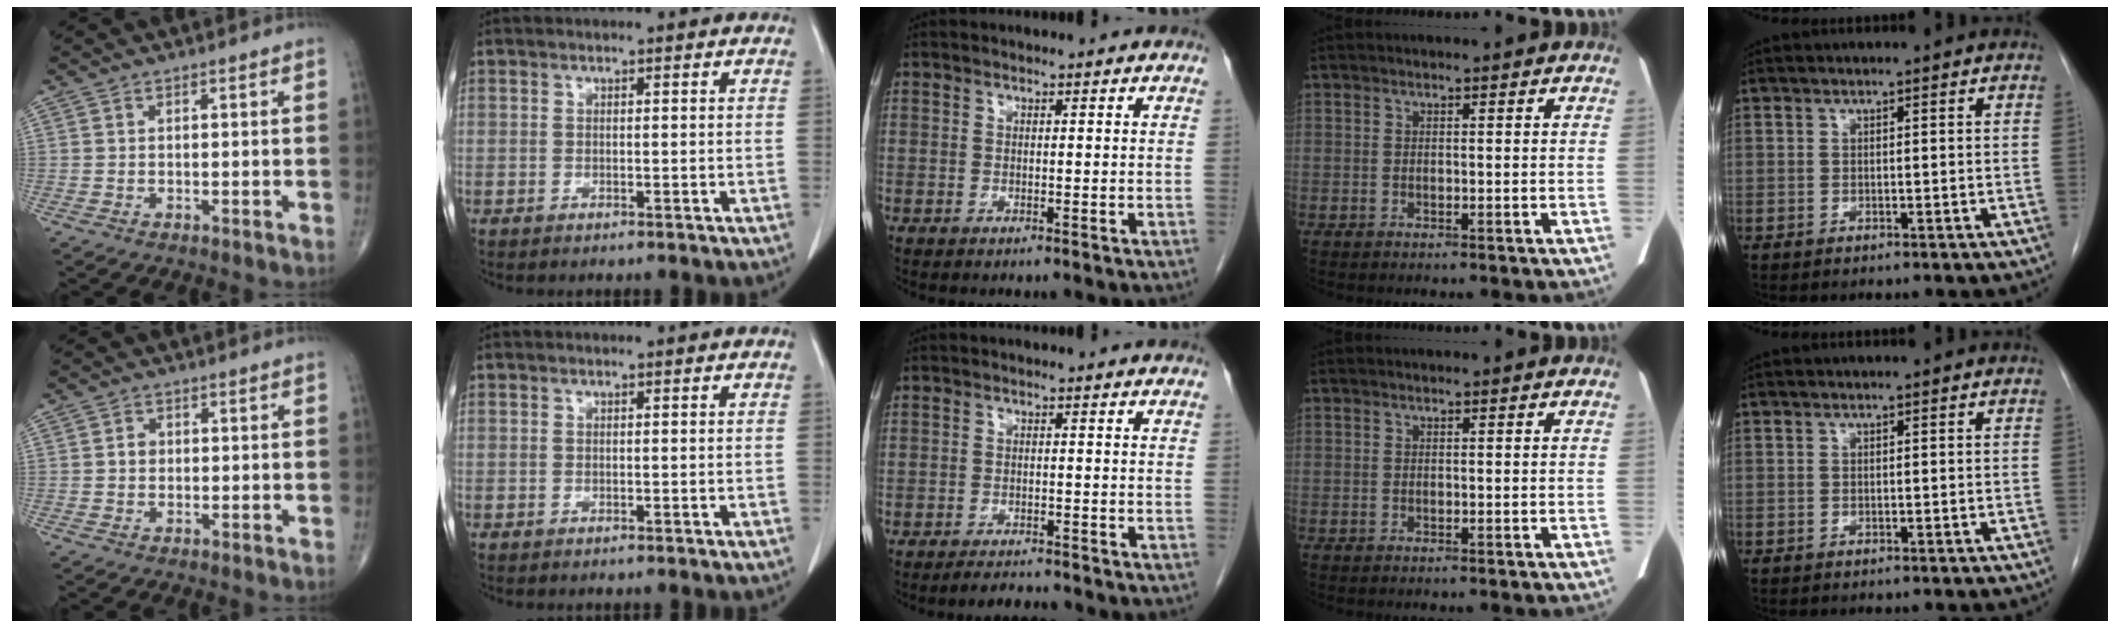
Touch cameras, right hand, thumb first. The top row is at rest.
{"thumb": {"total": 1.6, "force": [0.0, 1.4, 0.8], "torque": [-0.005, 0.005, -0.002]}, "middle": {"total": 2.6, "force": [-2.5, 0.3, 0.7], "torque": [-0.018, -0.010, -0.039]}}